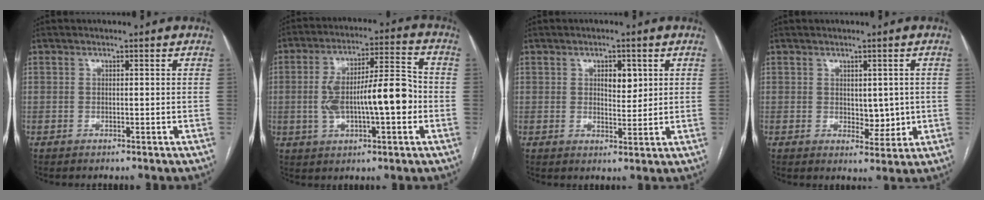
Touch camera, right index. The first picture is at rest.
{"total": 13.5, "force": [-1.7, 3.4, 12.9], "torque": [-0.227, 0.027, -0.023]}
{"total": 3.7, "force": [1.4, 1.8, 2.9], "torque": [-0.041, 0.000, 0.022]}
{"total": 4.1, "force": [0.1, 2.3, 3.4], "torque": [-0.040, -0.005, 0.010]}